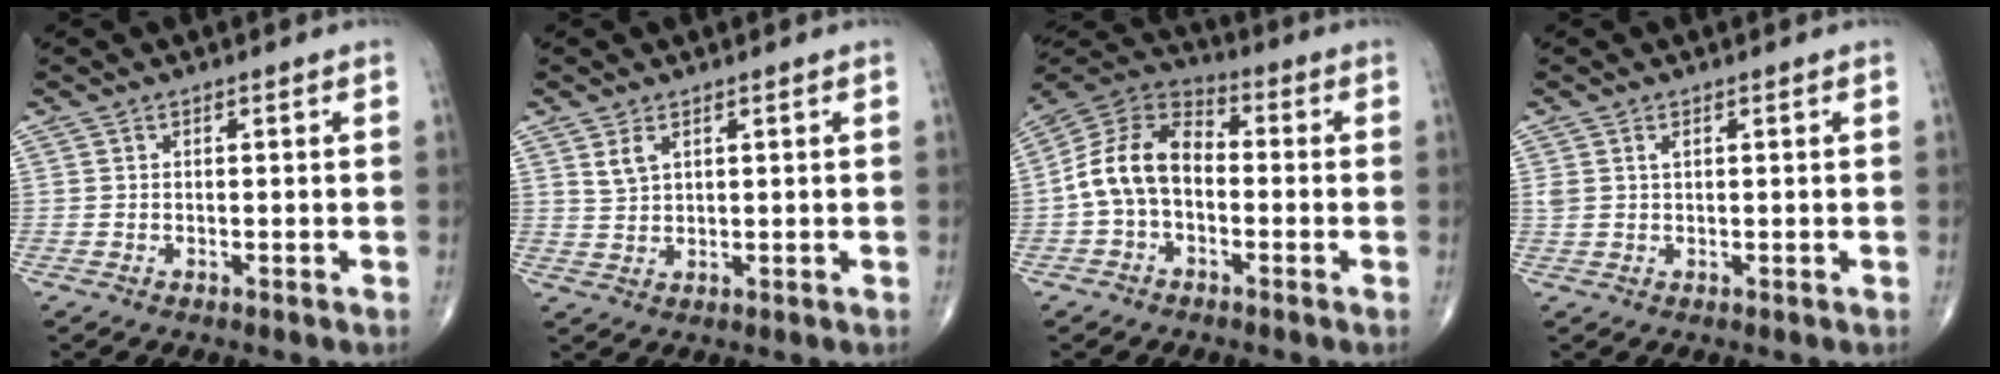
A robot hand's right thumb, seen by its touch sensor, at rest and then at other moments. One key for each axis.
{"total": 2.7, "fx": 1.5, "fy": 1.4, "fz": 1.8, "tx": -0.034, "ty": -0.005, "tz": 0.037}
{"total": 12.1, "fx": -1.5, "fy": 8.0, "fz": 8.9, "tx": -0.156, "ty": 0.037, "tz": -0.042}
{"total": 1.7, "fx": 0.7, "fy": 0.9, "fz": 1.2, "tx": -0.032, "ty": 0.009, "tz": 0.020}